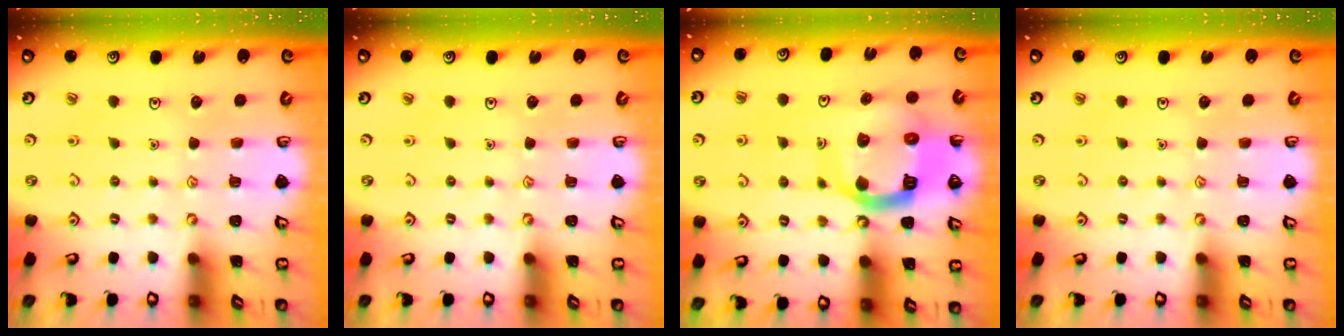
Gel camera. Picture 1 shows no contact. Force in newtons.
{"total": 0.0}
{"total": 14.7, "press": 14.6, "slide": 1.8}
{"total": 0.0}